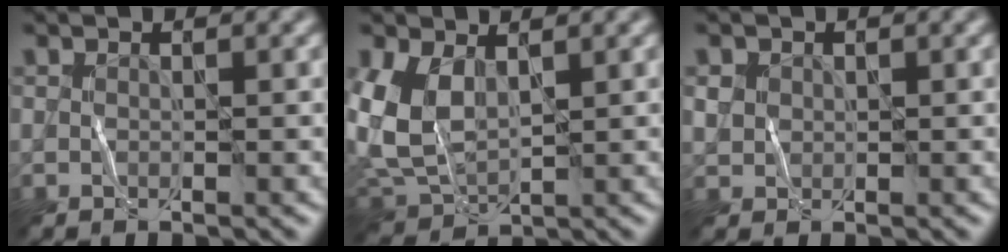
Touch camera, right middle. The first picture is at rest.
{"total": 4.7, "force": [1.3, 3.2, 3.2], "torque": [-0.082, -0.009, 0.024]}
{"total": 1.3, "force": [0.2, 1.3, 0.2], "torque": [-0.007, -0.002, 0.006]}